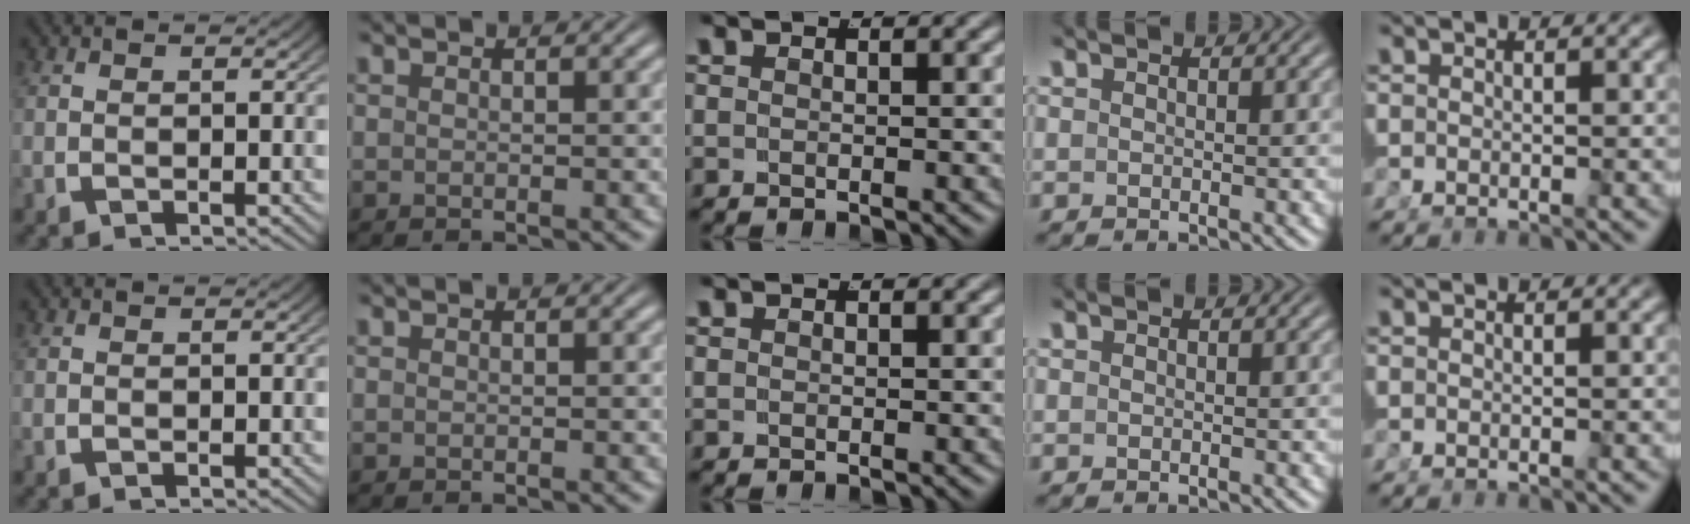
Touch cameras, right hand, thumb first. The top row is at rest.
{}